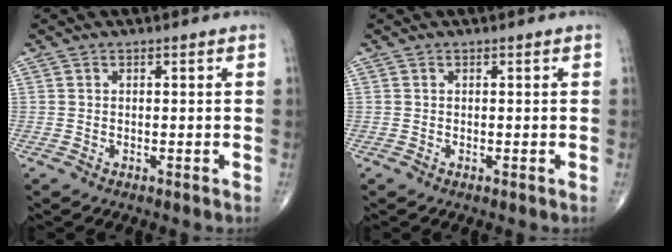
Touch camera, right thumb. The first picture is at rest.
{"total": 0.0}